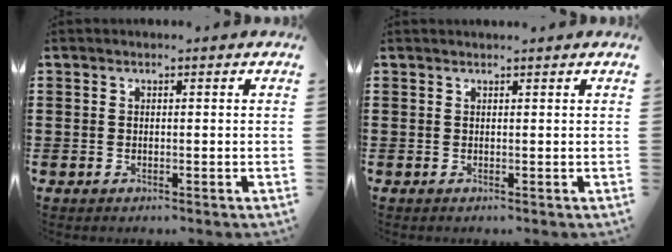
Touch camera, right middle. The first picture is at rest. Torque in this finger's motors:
{"motor_torque": [0.77, -0.24, 0.27, 0.02]}